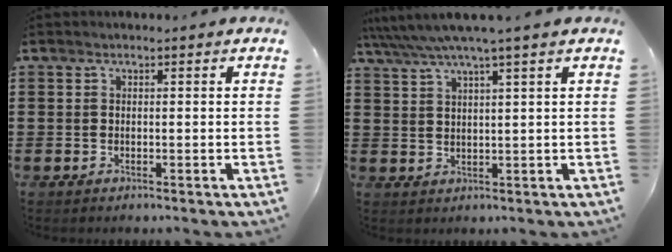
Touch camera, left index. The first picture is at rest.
{"total": 3.9, "force": [2.9, -0.1, 2.5], "torque": [-0.057, -0.008, 0.049]}